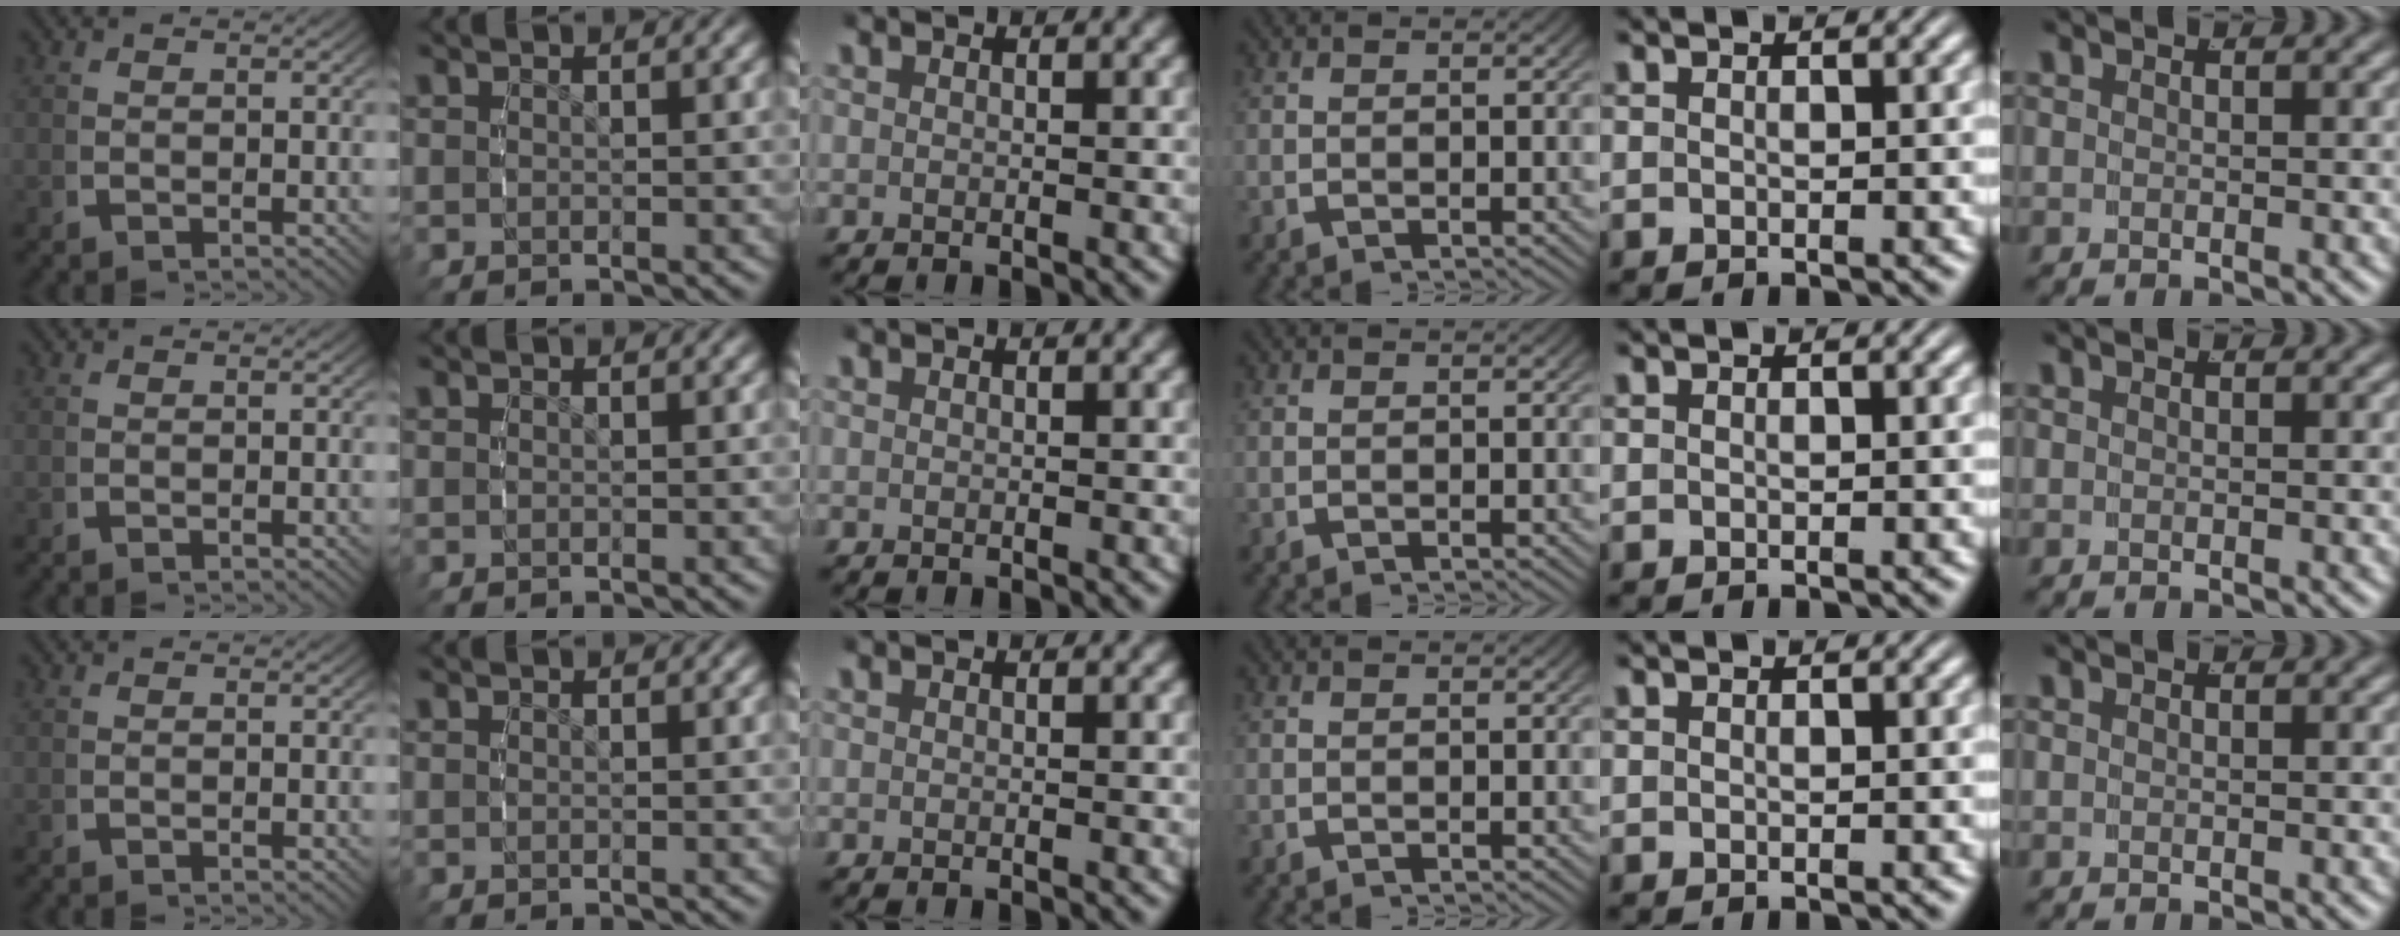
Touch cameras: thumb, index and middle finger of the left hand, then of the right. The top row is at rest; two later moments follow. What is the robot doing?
{"motion": "reach", "object": "glasses case"}